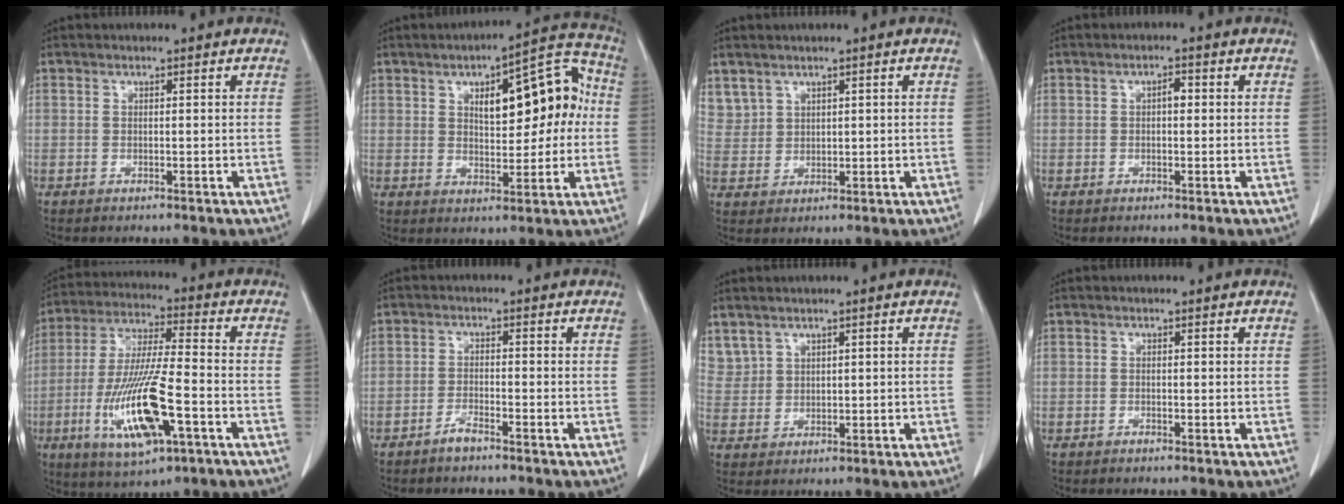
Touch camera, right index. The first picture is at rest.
{"total": 13.4, "force": [2.3, 5.3, 12.0], "torque": [-0.153, 0.044, 0.038]}
{"total": 4.5, "force": [3.2, 3.2, 0.6], "torque": [-0.014, 0.007, 0.075]}
{"total": 1.6, "force": [0.1, 0.7, 1.4], "torque": [-0.018, 0.005, 0.001]}
{"total": 15.4, "force": [-5.4, 2.6, 14.2], "torque": [-0.291, -0.020, -0.091]}
{"total": 2.0, "force": [-1.7, 0.2, 1.0], "torque": [-0.024, 0.000, -0.032]}
{"total": 3.8, "force": [2.8, 2.4, 0.6], "torque": [-0.013, 0.007, 0.069]}
{"total": 0.0}